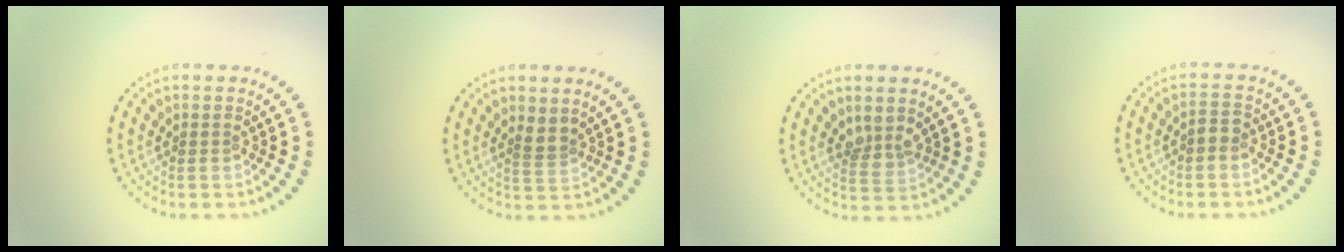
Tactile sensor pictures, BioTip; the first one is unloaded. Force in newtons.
{"total": 1.5, "press": 1.0, "slide": 1.1}
{"total": 2.3, "press": 2.0, "slide": 1.0}
{"total": 1.3, "press": 1.2, "slide": 0.3}